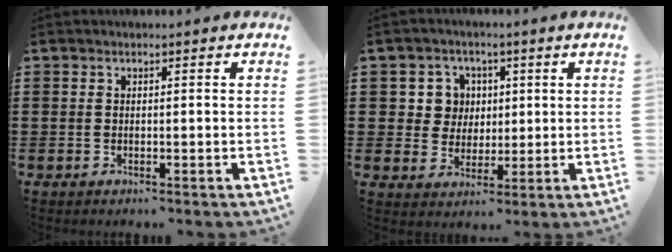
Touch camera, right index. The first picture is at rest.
{"total": 5.7, "force": [1.3, 5.4, 1.5], "torque": [-0.048, 0.016, 0.020]}